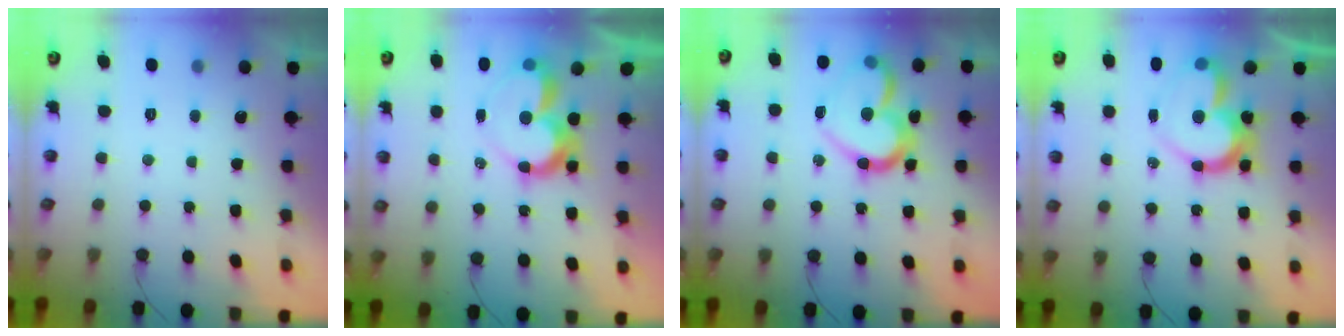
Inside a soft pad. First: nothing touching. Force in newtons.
{"total": 12.3, "press": 12.2, "slide": 1.1}
{"total": 16.1, "press": 16.1, "slide": 1.4}
{"total": 14.3, "press": 14.2, "slide": 1.2}